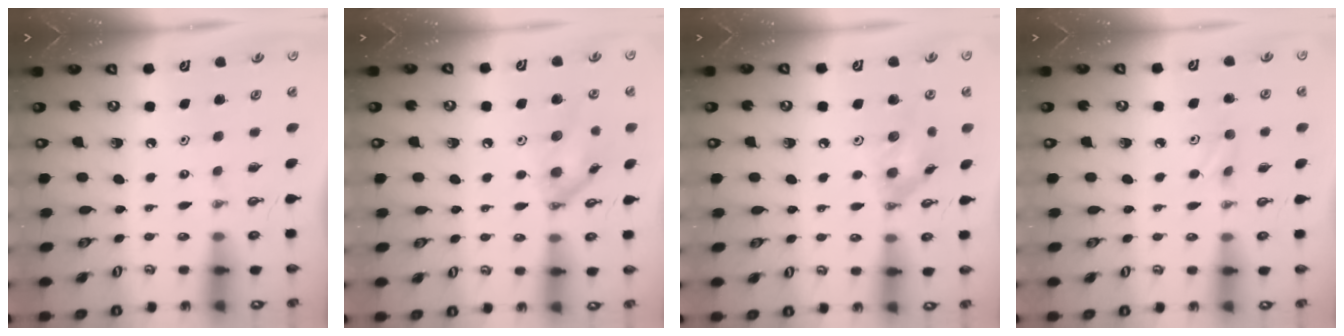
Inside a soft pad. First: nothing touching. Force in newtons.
{"total": 12.3, "press": 12.3, "slide": 0.9}
{"total": 11.3, "press": 11.1, "slide": 1.8}
{"total": 4.5, "press": 4.5, "slide": 0.8}